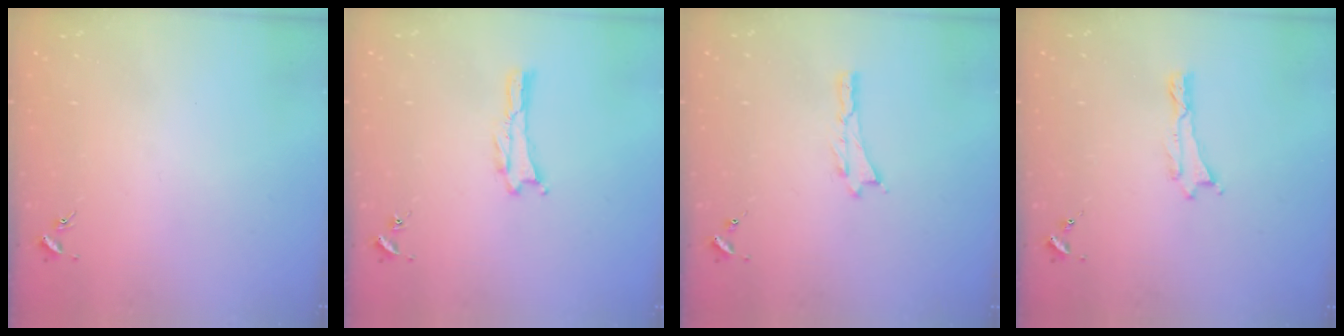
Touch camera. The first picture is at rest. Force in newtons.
{"total": 0.0}
{"total": 0.0}
{"total": 0.0}